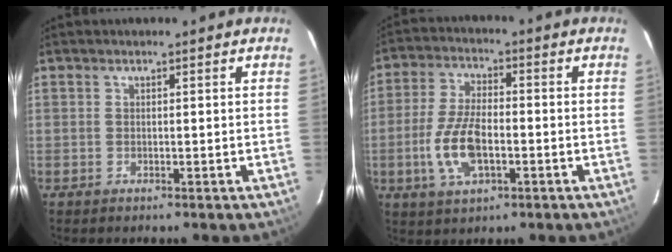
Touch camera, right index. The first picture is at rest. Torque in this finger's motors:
{"motor_torque": [1.63, -0.42, 0.77, 0.19]}